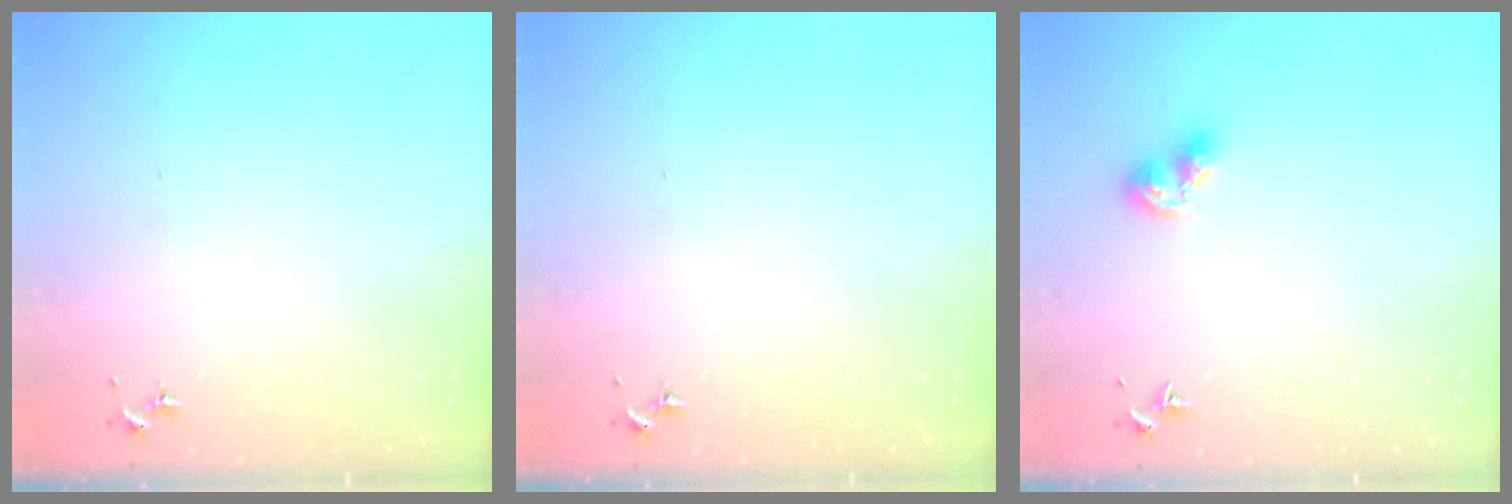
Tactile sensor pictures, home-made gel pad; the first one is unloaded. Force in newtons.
{"total": 0.0}
{"total": 8.3, "press": 8.3, "slide": 1.0}